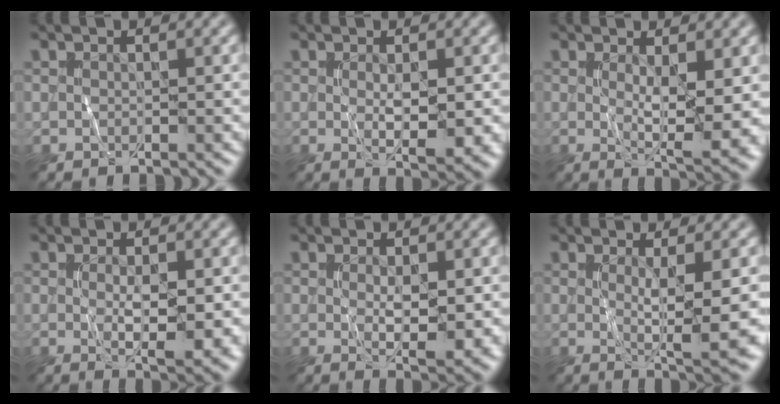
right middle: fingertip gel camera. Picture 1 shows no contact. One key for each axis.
{"total": 3.5, "fx": -0.1, "fy": 0.9, "fz": 3.4, "tx": -0.060, "ty": -0.009, "tz": 0.004}
{"total": 5.4, "fx": 0.2, "fy": 1.2, "fz": 5.2, "tx": -0.089, "ty": -0.017, "tz": 0.010}
{"total": 4.1, "fx": -0.3, "fy": 1.0, "fz": 4.0, "tx": -0.069, "ty": -0.010, "tz": 0.001}
{"total": 3.5, "fx": 0.1, "fy": 1.0, "fz": 3.4, "tx": -0.061, "ty": -0.009, "tz": 0.007}
{"total": 5.8, "fx": -0.4, "fy": 1.0, "fz": 5.7, "tx": -0.091, "ty": -0.010, "tz": -0.003}